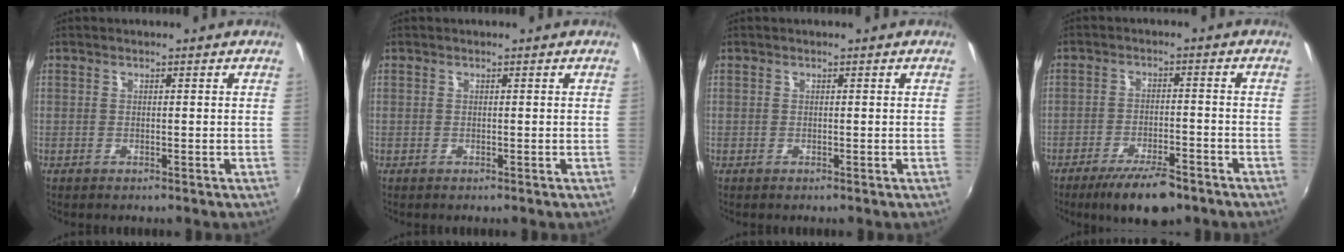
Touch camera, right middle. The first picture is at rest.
{"total": 0.0}
{"total": 0.0}
{"total": 9.9, "force": [-7.3, 3.1, 5.9], "torque": [-0.124, -0.012, -0.115]}